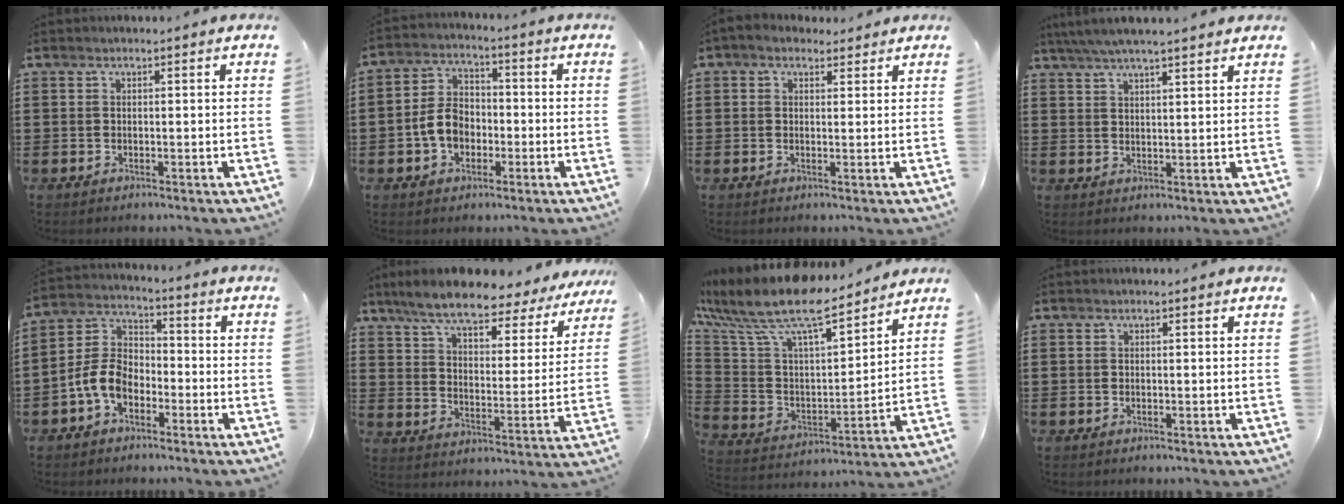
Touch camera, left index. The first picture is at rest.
{"total": 6.3, "force": [-1.7, 4.5, 4.0], "torque": [-0.097, 0.007, -0.038]}
{"total": 2.0, "force": [1.4, 1.2, 0.7], "torque": [-0.011, 0.004, 0.024]}
{"total": 4.5, "force": [3.9, 0.0, 2.2], "torque": [-0.052, -0.008, 0.070]}
{"total": 6.9, "force": [-3.6, 4.2, 4.1], "torque": [-0.118, 0.002, -0.080]}
{"total": 8.6, "force": [7.5, 1.0, 4.1], "torque": [-0.103, -0.039, 0.126]}
{"total": 11.0, "force": [9.2, 2.5, 5.5], "torque": [-0.149, -0.060, 0.158]}
{"total": 0.0}